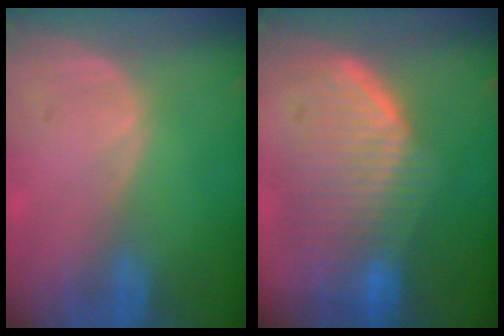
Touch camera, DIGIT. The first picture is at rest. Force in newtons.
{"total": 10.0, "press": 9.0, "slide": 4.4}